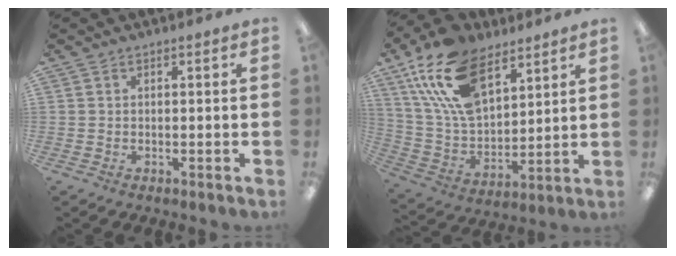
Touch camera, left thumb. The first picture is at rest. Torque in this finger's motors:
{"motor_torque": [0.64, 0.76, 1.39, -1.38, 0.20]}